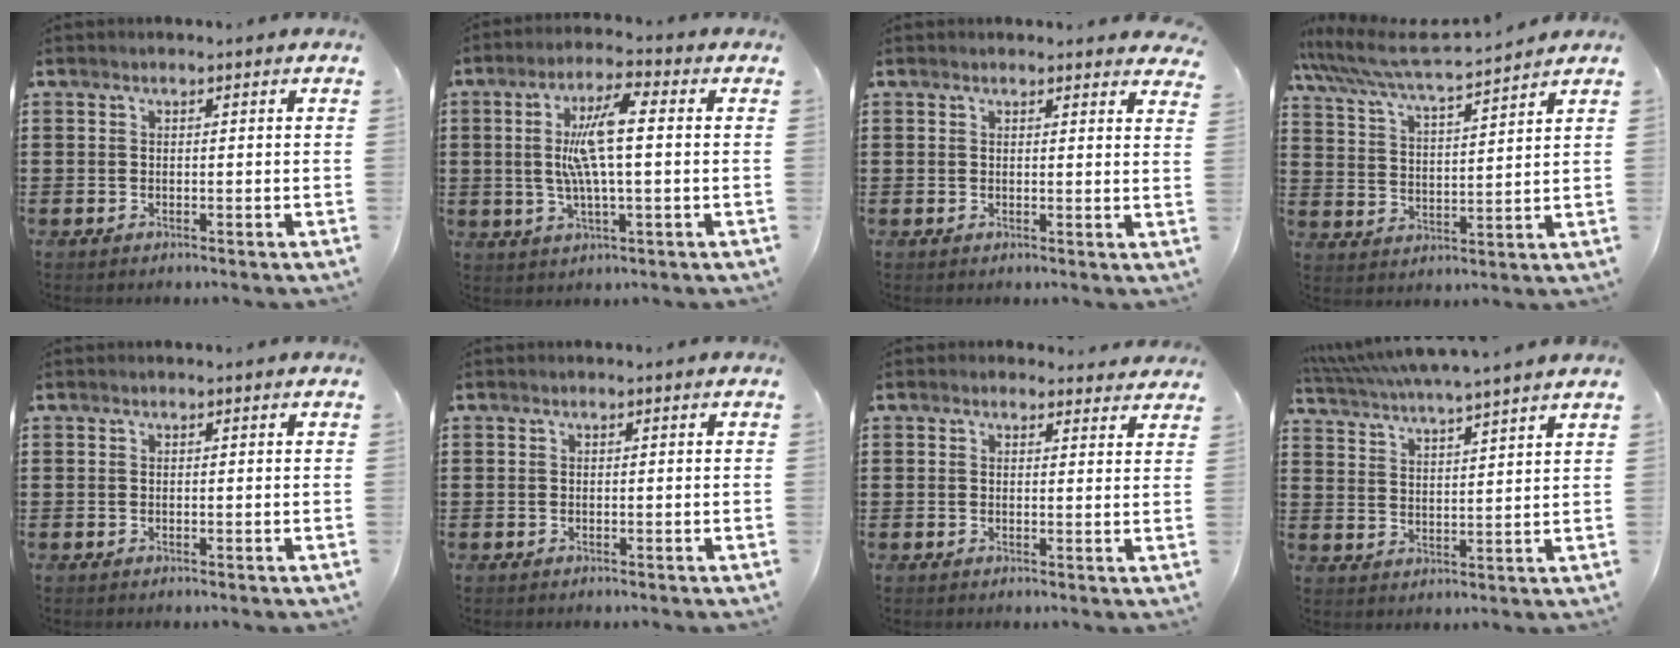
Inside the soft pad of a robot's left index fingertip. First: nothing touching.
{"total": 8.6, "force": [1.2, 1.9, 8.4], "torque": [-0.180, -0.001, 0.010]}
{"total": 1.7, "force": [1.7, 0.3, 0.1], "torque": [0.000, -0.001, 0.031]}
{"total": 6.1, "force": [5.8, -0.1, 2.1], "torque": [-0.066, -0.039, 0.094]}
{"total": 0.0}
{"total": 0.0}
{"total": 1.8, "force": [1.7, 0.6, -0.1], "torque": [0.003, -0.002, 0.031]}
{"total": 4.5, "force": [4.3, -0.8, 1.1], "torque": [-0.041, -0.029, 0.071]}